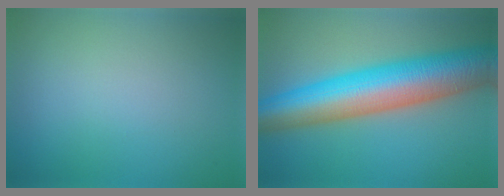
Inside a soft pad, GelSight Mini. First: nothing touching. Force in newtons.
{"total": 11.9, "press": 11.9, "slide": 0.1}